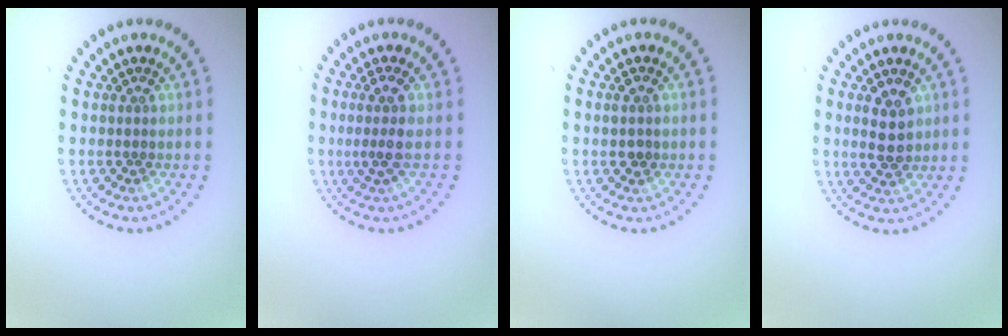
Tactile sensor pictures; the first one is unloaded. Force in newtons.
{"total": 2.1, "press": 1.6, "slide": 1.3}
{"total": 1.3, "press": 1.3, "slide": 0.2}
{"total": 2.8, "press": 2.8, "slide": 0.3}